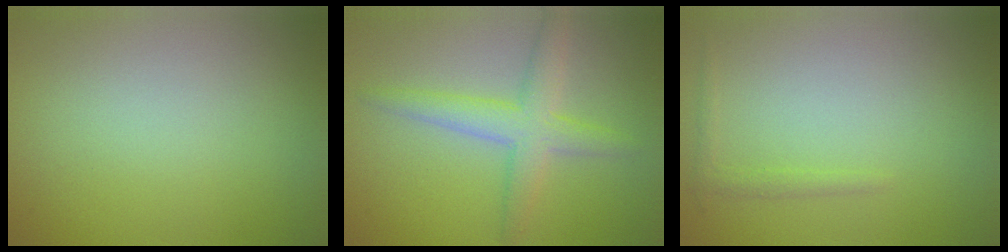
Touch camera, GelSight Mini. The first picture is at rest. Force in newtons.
{"total": 3.8, "press": 3.8, "slide": 0.1}
{"total": 0.8, "press": 0.8, "slide": 0.1}